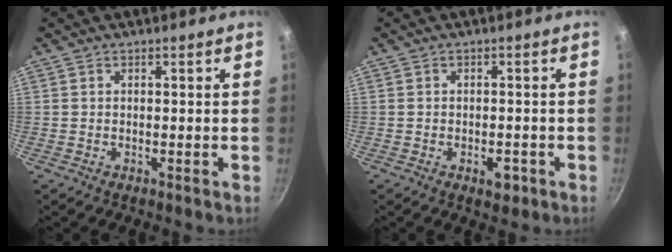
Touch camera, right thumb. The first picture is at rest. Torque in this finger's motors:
{"motor_torque": [0.83, 0.31, 0.95, -0.12, 0.00]}